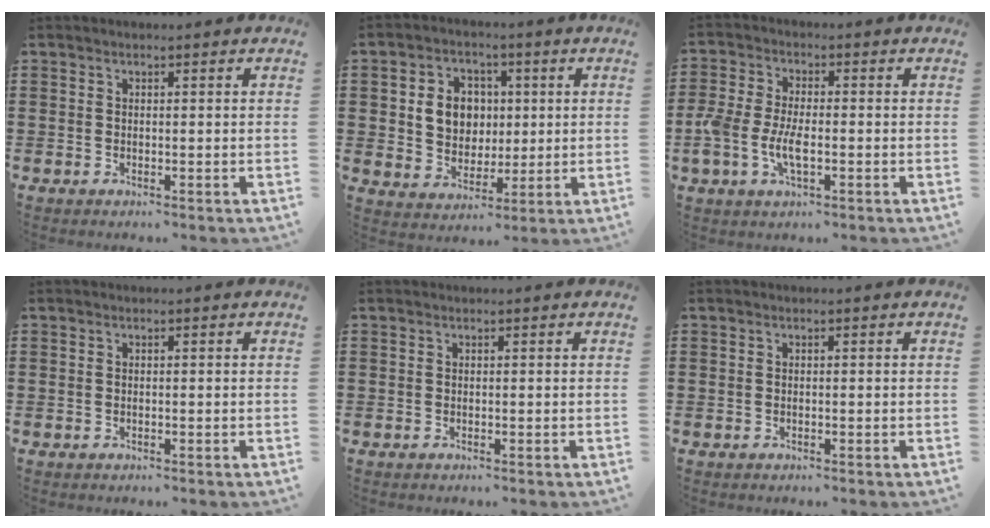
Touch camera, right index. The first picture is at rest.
{"total": 6.9, "force": [0.9, 6.0, 3.2], "torque": [-0.071, 0.012, 0.012]}
{"total": 5.8, "force": [-1.6, 2.9, 4.8], "torque": [-0.118, -0.003, -0.037]}
{"total": 0.0}
{"total": 0.0}
{"total": 0.0}